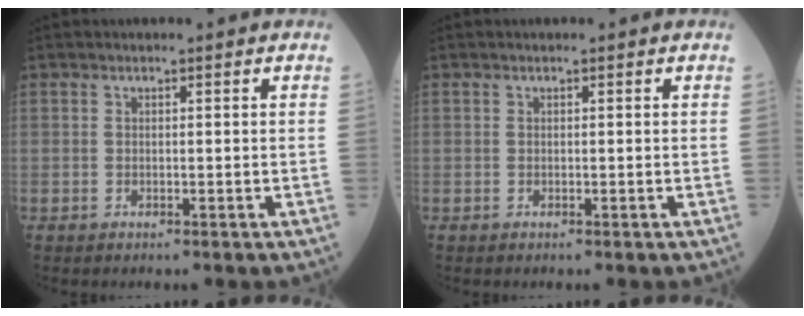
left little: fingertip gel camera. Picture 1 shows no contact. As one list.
[{"total": 0.0}]